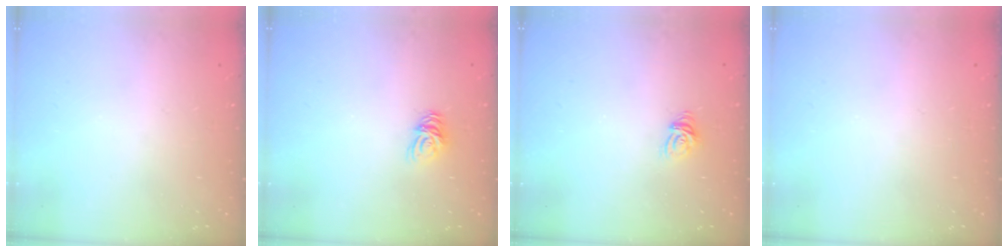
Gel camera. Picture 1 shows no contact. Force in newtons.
{"total": 5.4, "press": 5.4, "slide": 0.4}
{"total": 5.9, "press": 5.9, "slide": 0.4}
{"total": 0.0}